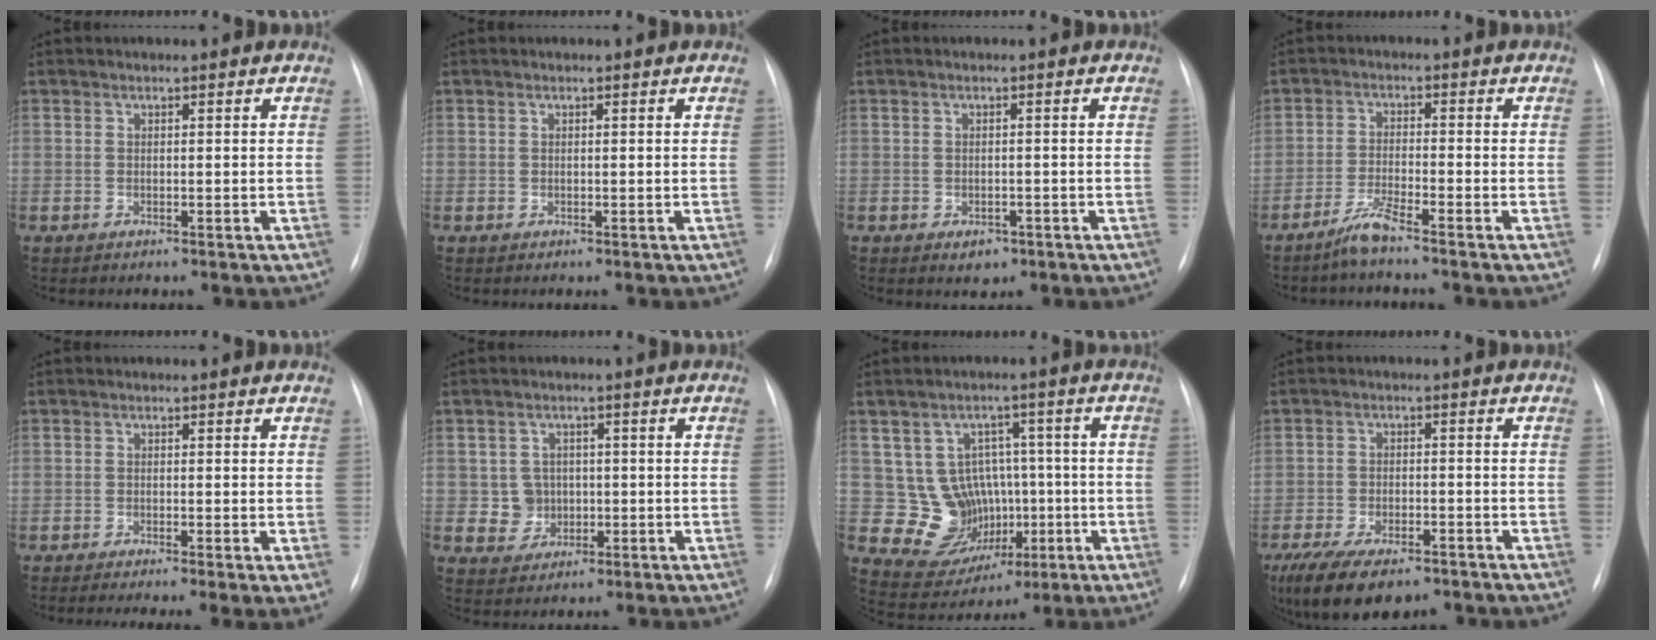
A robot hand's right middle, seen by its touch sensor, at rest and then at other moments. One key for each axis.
{"total": 0.0}
{"total": 2.0, "fx": -1.0, "fy": 1.4, "fz": 1.0, "tx": -0.010, "ty": 0.002, "tz": -0.005}
{"total": 3.6, "fx": -3.0, "fy": -0.5, "fz": 1.9, "tx": -0.048, "ty": -0.010, "tz": -0.066}
{"total": 4.3, "fx": -2.4, "fy": 0.4, "fz": 3.6, "tx": -0.050, "ty": -0.016, "tz": -0.042}
{"total": 4.0, "fx": -0.1, "fy": 4.0, "fz": 0.5, "tx": 0.000, "ty": 0.011, "tz": 0.004}
{"total": 9.9, "fx": -0.4, "fy": 9.3, "fz": 3.3, "tx": -0.044, "ty": 0.037, "tz": 0.018}
{"total": 12.9, "fx": -9.3, "fy": 5.0, "fz": 7.5, "tx": -0.144, "ty": -0.013, "tz": -0.142}